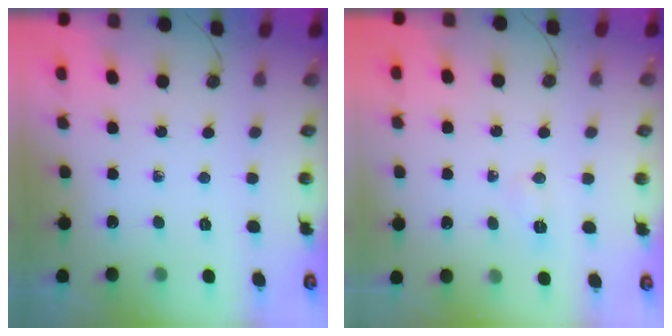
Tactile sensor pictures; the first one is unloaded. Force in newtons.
{"total": 5.2, "press": 5.0, "slide": 1.4}